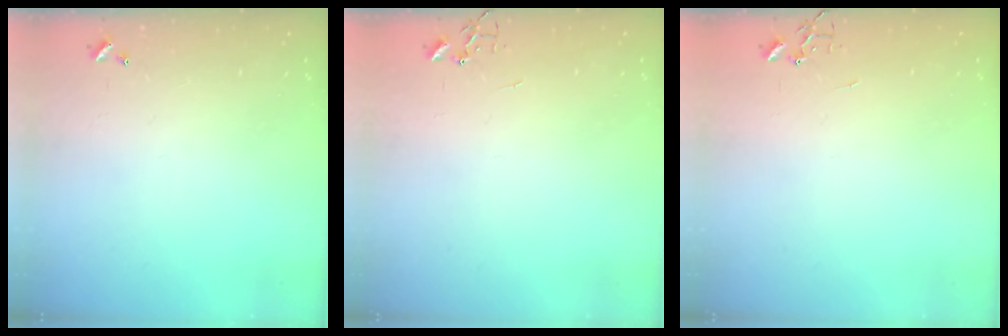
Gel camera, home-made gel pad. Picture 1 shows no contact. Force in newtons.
{"total": 0.0}
{"total": 0.0}